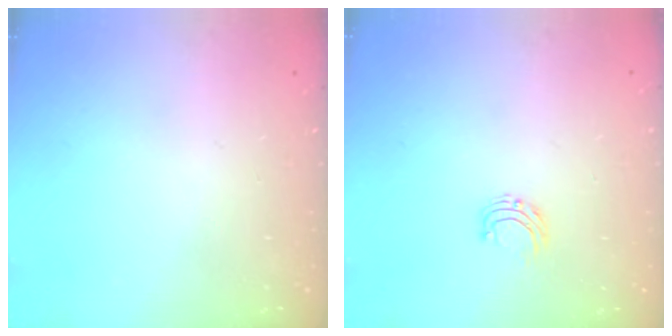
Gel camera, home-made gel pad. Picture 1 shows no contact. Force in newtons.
{"total": 4.6, "press": 4.6, "slide": 0.5}